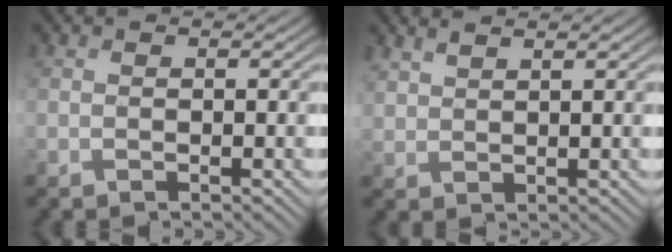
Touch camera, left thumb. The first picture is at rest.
{"total": 2.2, "force": [2.0, 0.5, 0.9], "torque": [-0.022, 0.003, 0.048]}